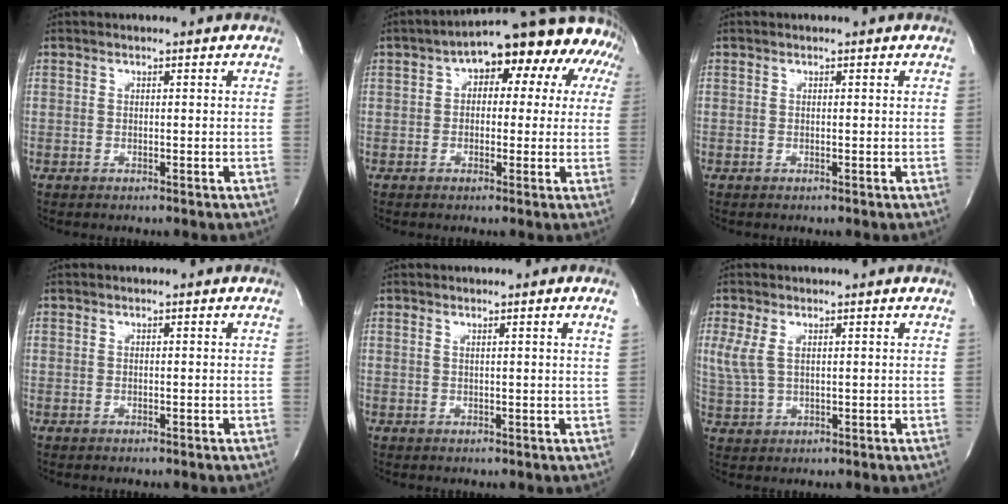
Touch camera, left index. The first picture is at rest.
{"total": 14.6, "force": [7.4, 7.2, 10.3], "torque": [-0.129, 0.063, 0.080]}
{"total": 0.0}
{"total": 0.0}
{"total": 2.0, "force": [1.2, -0.8, 1.4], "torque": [-0.029, -0.008, 0.018]}
{"total": 4.1, "force": [1.6, 1.7, 3.3], "torque": [-0.094, 0.007, 0.042]}